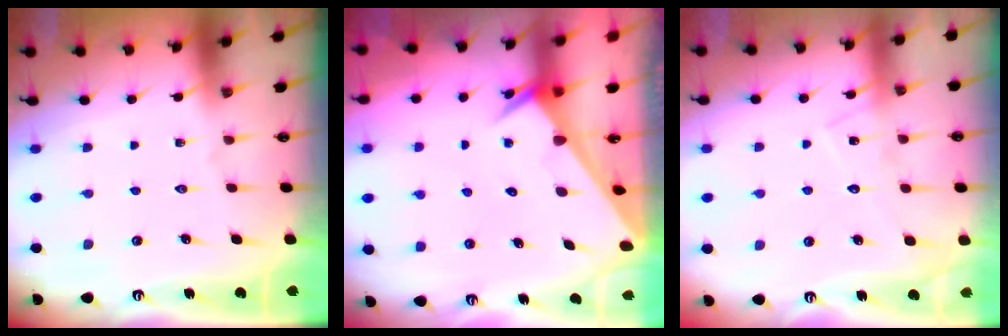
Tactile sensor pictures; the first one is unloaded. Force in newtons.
{"total": 2.4, "press": 2.4, "slide": 0.0}
{"total": 9.5, "press": 9.5, "slide": 0.6}